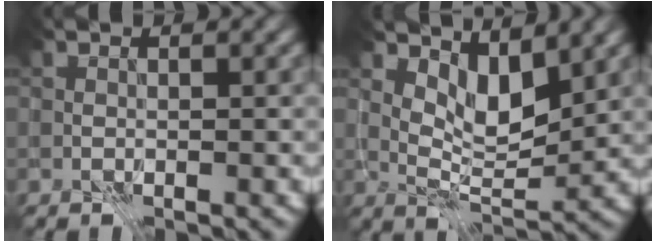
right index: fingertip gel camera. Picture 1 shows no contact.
{"total": 4.4, "force": [2.7, 1.8, 2.9], "torque": [-0.058, -0.018, 0.045]}